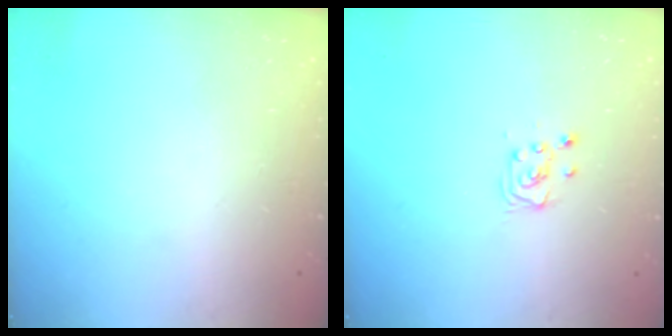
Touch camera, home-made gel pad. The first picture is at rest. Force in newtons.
{"total": 3.4, "press": 3.4, "slide": 0.4}